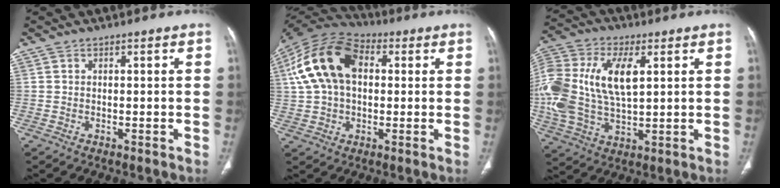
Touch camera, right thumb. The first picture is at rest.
{"total": 17.2, "force": [3.2, 11.2, 12.7], "torque": [-0.240, 0.030, 0.050]}
{"total": 22.0, "force": [3.8, 11.8, 18.1], "torque": [-0.417, 0.008, 0.067]}